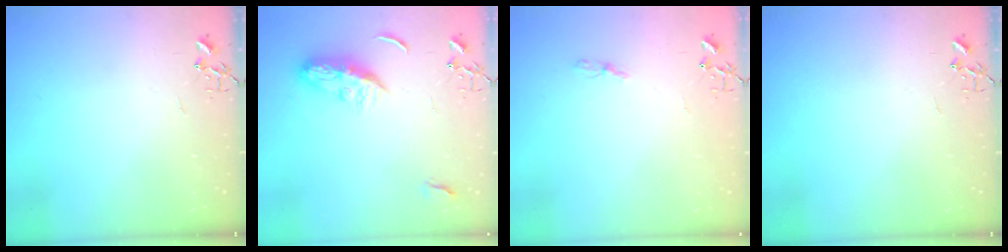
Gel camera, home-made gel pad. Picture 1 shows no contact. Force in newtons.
{"total": 8.7, "press": 8.7, "slide": 0.4}
{"total": 4.4, "press": 4.4, "slide": 0.6}
{"total": 0.0}